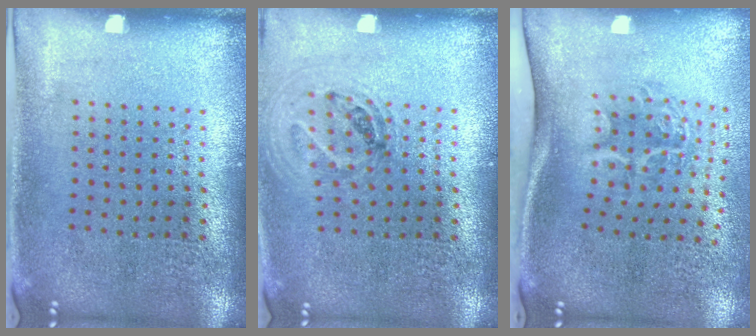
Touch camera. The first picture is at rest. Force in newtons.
{"total": 1.0, "press": 1.0, "slide": 0.2}
{"total": 2.0, "press": 1.3, "slide": 1.5}